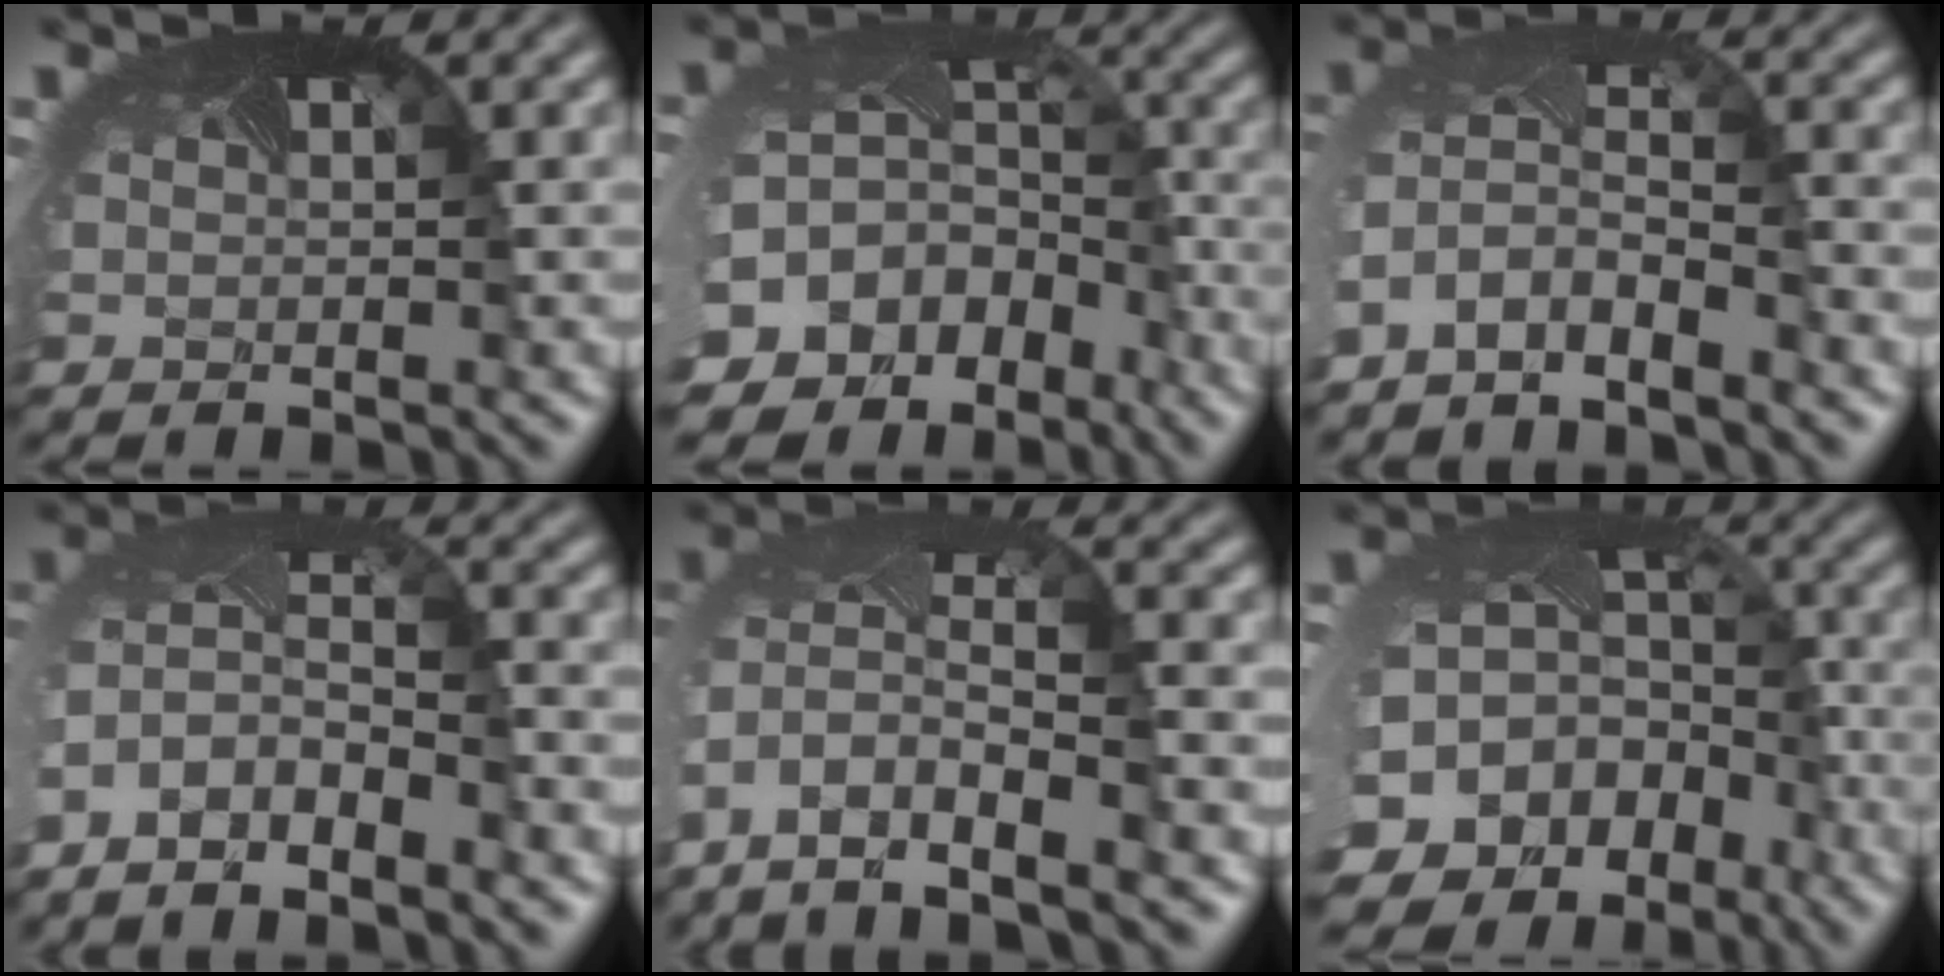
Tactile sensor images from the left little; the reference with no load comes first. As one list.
[{"total": 17.0, "force": [-8.7, 13.2, 6.0], "torque": [-0.155, -0.060, -0.109]}, {"total": 3.4, "force": [-2.7, 1.3, 1.6], "torque": [-0.055, -0.010, -0.060]}, {"total": 5.2, "force": [-3.5, 1.9, 3.4], "torque": [-0.091, -0.010, -0.069]}, {"total": 9.1, "force": [-4.9, 4.2, 6.5], "torque": [-0.157, -0.021, -0.070]}, {"total": 18.7, "force": [-9.1, 14.7, 7.1], "torque": [-0.175, -0.067, -0.117]}]